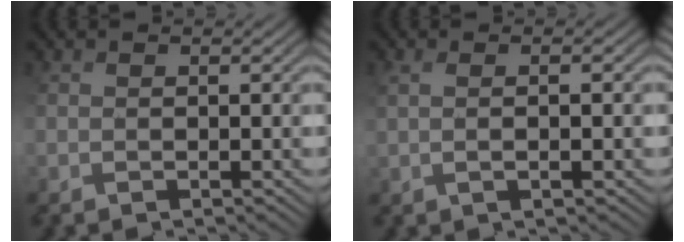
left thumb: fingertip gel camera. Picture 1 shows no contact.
{"total": 1.8, "force": [0.7, 0.3, 1.6], "torque": [-0.026, 0.013, 0.013]}